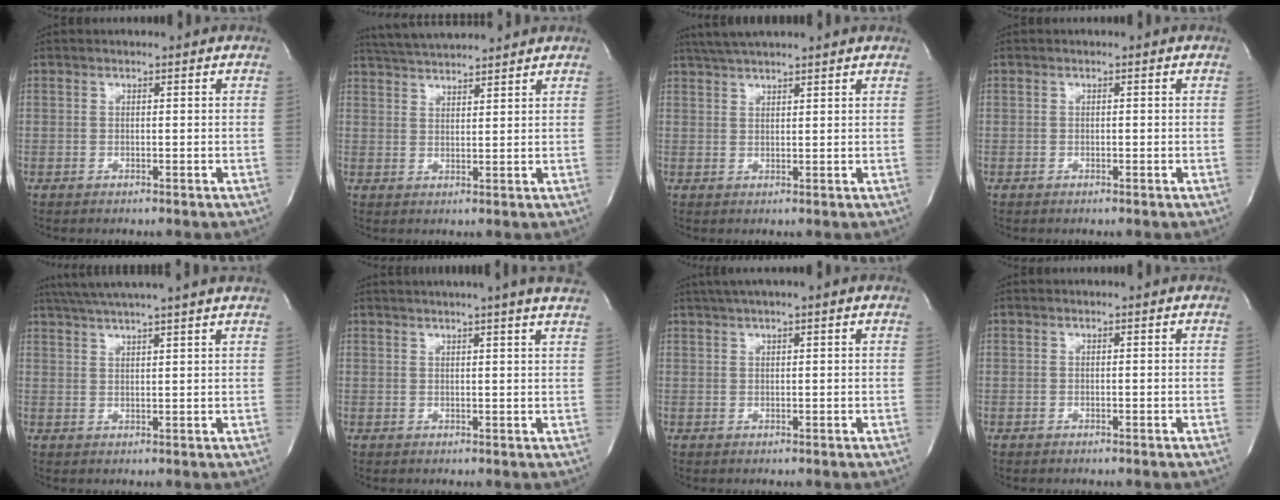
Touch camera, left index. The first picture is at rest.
{"total": 8.1, "force": [7.7, -0.1, 2.6], "torque": [-0.055, 0.027, 0.127]}
{"total": 6.2, "force": [5.4, -0.1, 3.0], "torque": [-0.057, 0.030, 0.092]}
{"total": 0.0}
{"total": 11.6, "force": [9.9, -1.1, 5.8], "torque": [-0.103, 0.027, 0.137]}
{"total": 10.6, "force": [9.1, -1.1, 5.4], "torque": [-0.080, 0.005, 0.094]}
{"total": 5.6, "force": [4.1, 0.0, 3.9], "torque": [-0.066, 0.033, 0.066]}
{"total": 0.0}